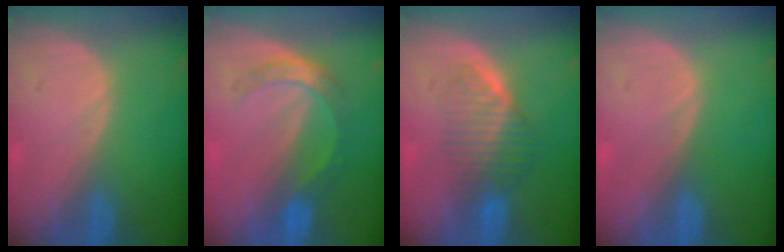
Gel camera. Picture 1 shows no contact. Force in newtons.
{"total": 5.4, "press": 4.8, "slide": 2.4}
{"total": 6.3, "press": 5.7, "slide": 2.8}
{"total": 0.0}